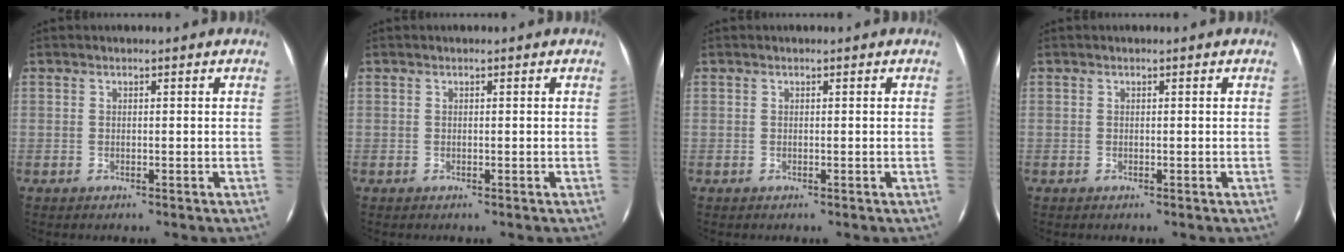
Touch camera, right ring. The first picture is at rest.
{"total": 0.0}
{"total": 0.0}
{"total": 0.0}